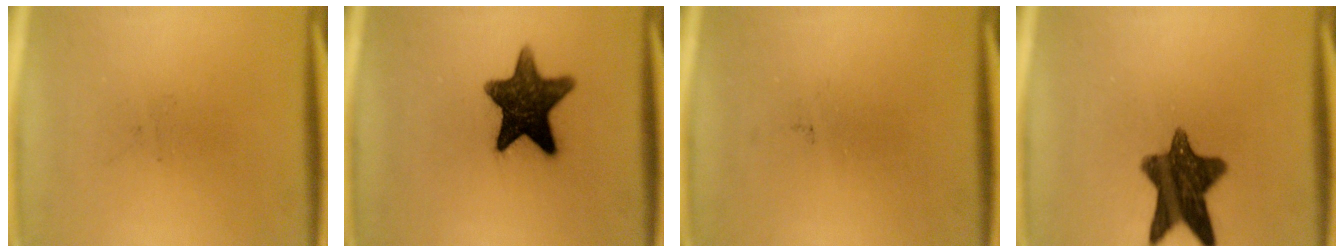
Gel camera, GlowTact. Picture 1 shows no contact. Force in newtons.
{"total": 12.7}
{"total": 0.0}
{"total": 11.5}